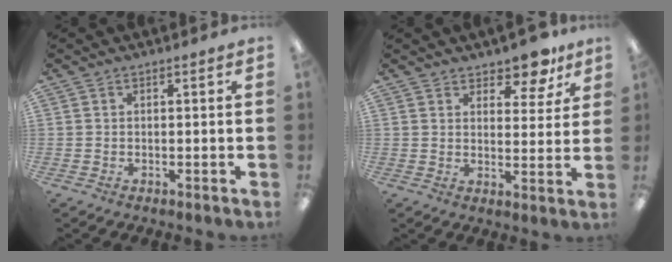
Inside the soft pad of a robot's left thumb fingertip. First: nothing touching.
{"total": 7.5, "force": [6.3, 2.6, 3.0], "torque": [-0.029, -0.043, 0.109]}